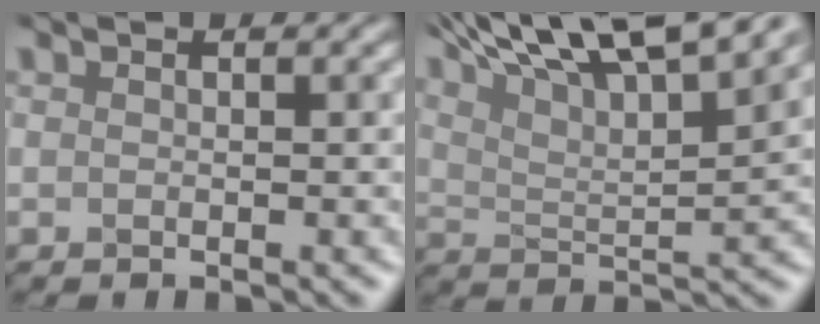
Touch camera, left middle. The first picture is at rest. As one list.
[{"total": 15.4, "force": [10.9, 4.6, 9.9], "torque": [-0.199, 0.046, 0.165]}]